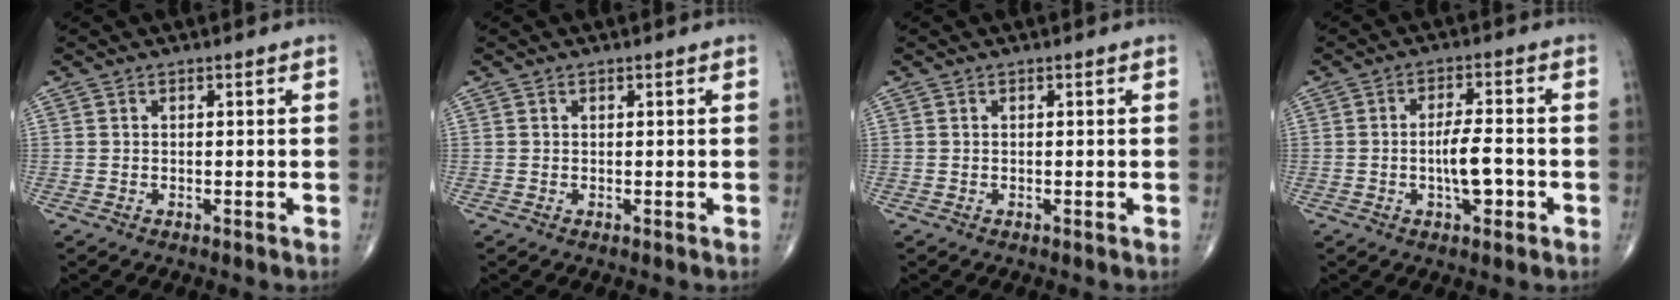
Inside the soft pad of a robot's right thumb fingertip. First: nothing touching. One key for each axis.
{"total": 0.0}
{"total": 0.0}
{"total": 6.2, "fx": -1.5, "fy": 2.2, "fz": 5.6, "tx": -0.092, "ty": 0.010, "tz": -0.024}